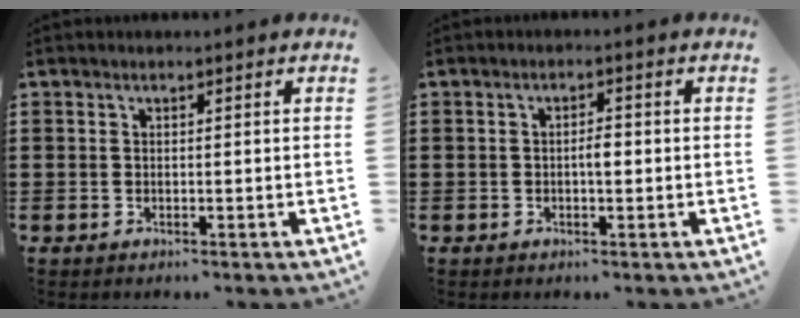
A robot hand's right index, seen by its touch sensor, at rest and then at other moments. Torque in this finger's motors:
{"motor_torque": [0.45, -0.18, 0.07, 0.06]}